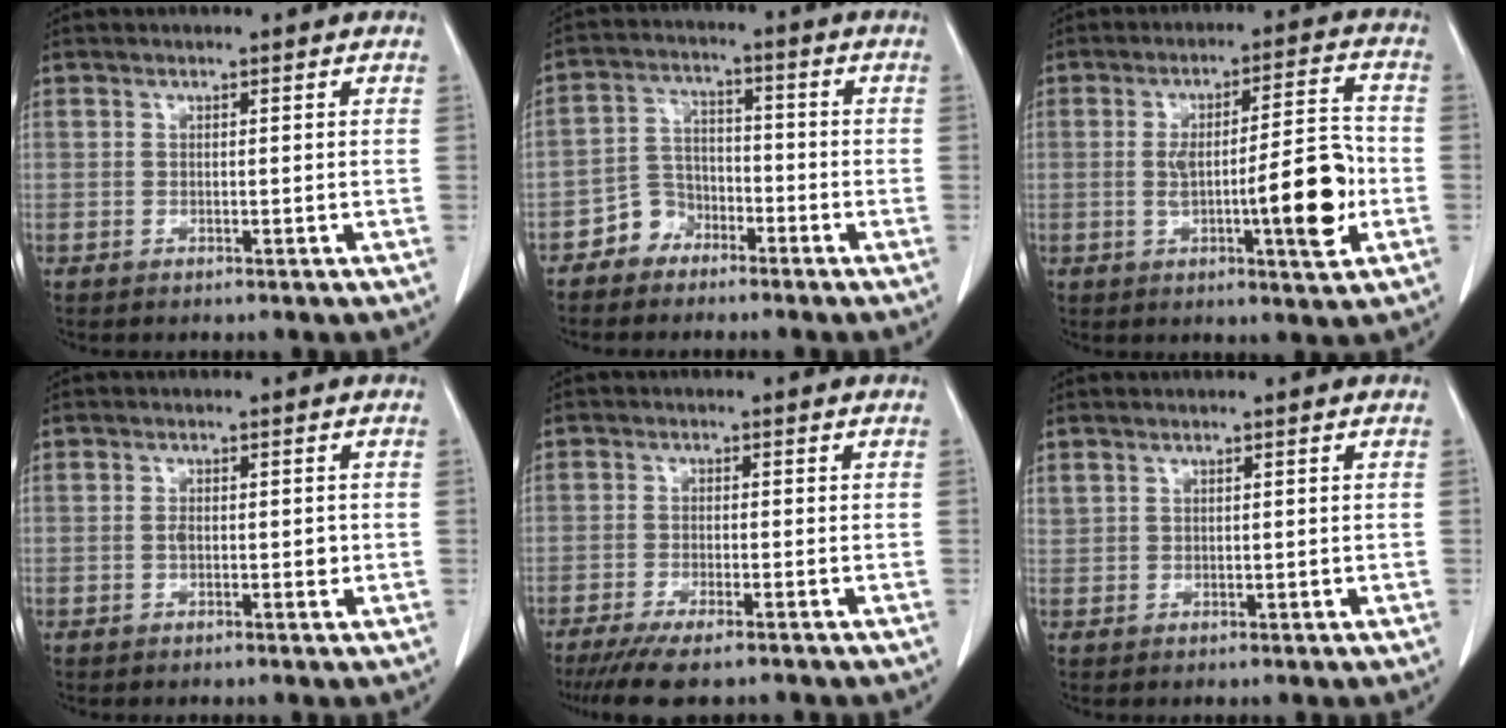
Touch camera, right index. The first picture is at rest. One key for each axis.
{"total": 5.2, "fx": -3.5, "fy": 3.9, "fz": 0.8, "tx": -0.008, "ty": 0.014, "tz": -0.065}
{"total": 12.3, "fx": -2.3, "fy": 1.8, "fz": 12.0, "tx": -0.181, "ty": 0.010, "tz": -0.030}
{"total": 2.1, "fx": -0.2, "fy": 1.1, "fz": 1.8, "tx": -0.032, "ty": 0.001, "tz": -0.002}
{"total": 7.7, "fx": -6.1, "fy": 1.1, "fz": 4.6, "tx": -0.070, "ty": -0.016, "tz": -0.096}
{"total": 1.0, "fx": 0.7, "fy": 0.5, "fz": 0.3, "tx": -0.005, "ty": 0.006, "tz": 0.019}